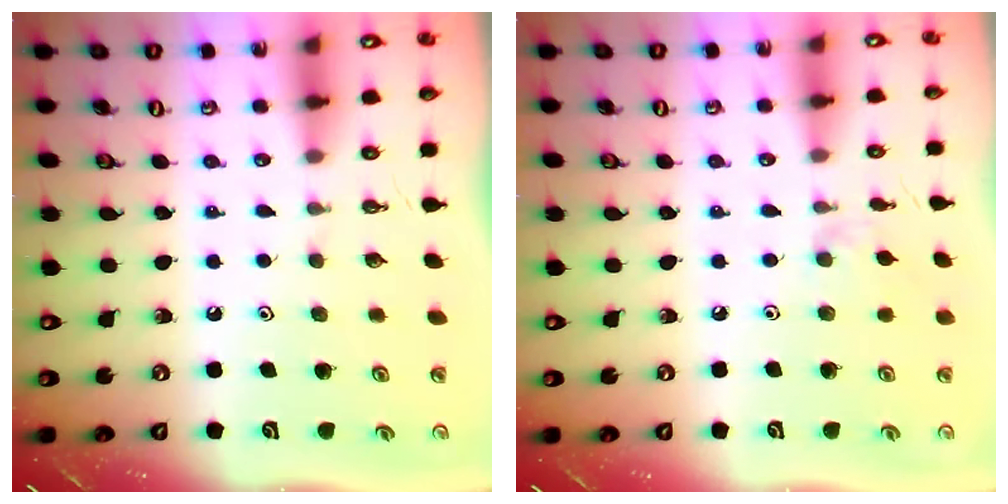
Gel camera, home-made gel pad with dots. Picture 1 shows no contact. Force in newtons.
{"total": 2.6, "press": 2.6, "slide": 0.5}